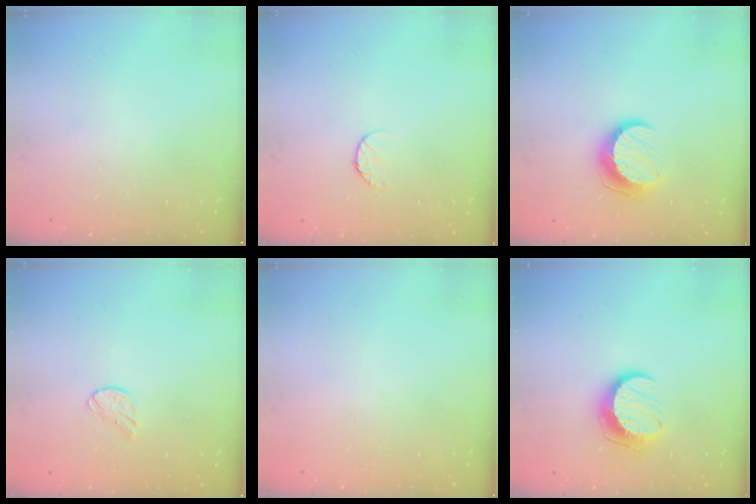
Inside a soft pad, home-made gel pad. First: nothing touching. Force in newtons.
{"total": 6.0, "press": 6.0, "slide": 0.6}
{"total": 10.4, "press": 10.4, "slide": 0.2}
{"total": 6.1, "press": 6.1, "slide": 0.6}
{"total": 0.5, "press": 0.5, "slide": 0.1}
{"total": 10.5, "press": 10.5, "slide": 0.4}